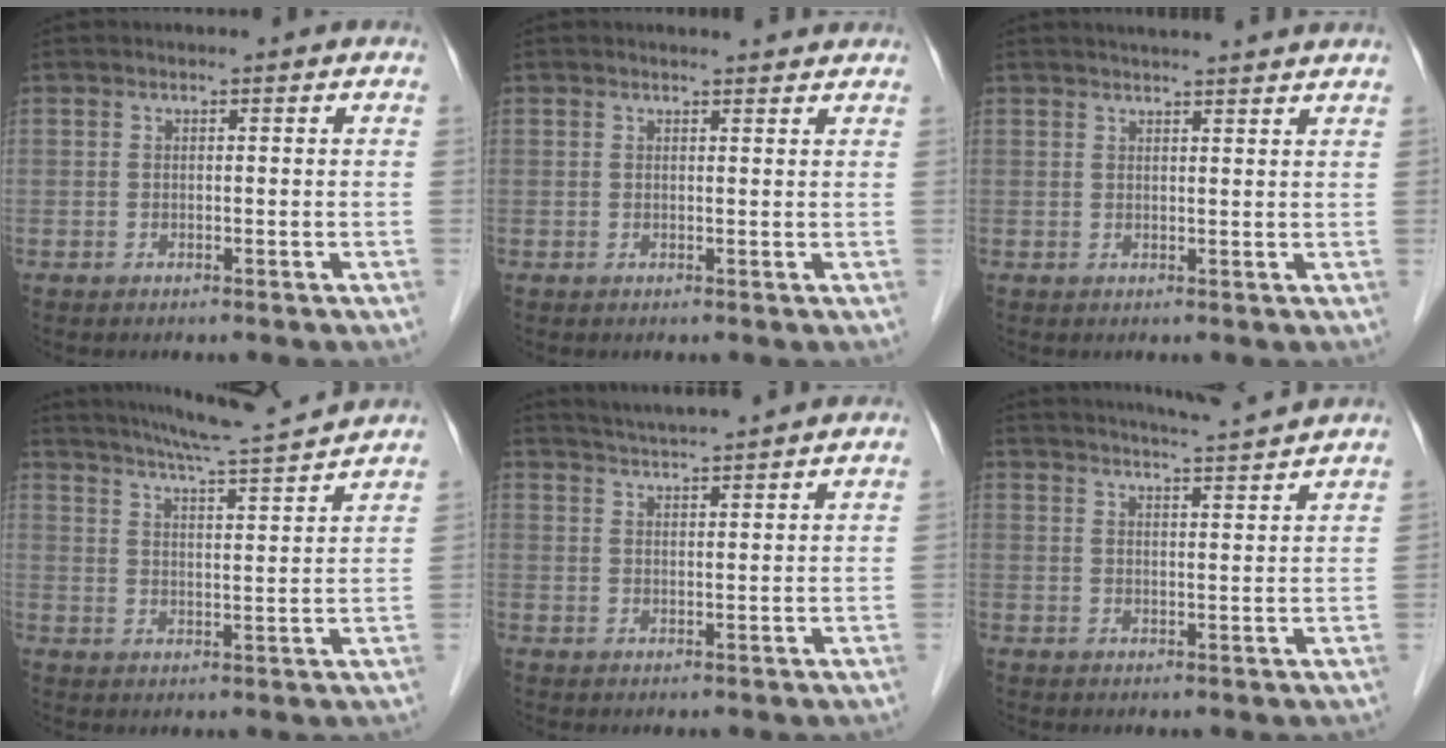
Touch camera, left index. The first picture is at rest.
{"total": 3.3, "force": [3.2, 0.7, 0.7], "torque": [-0.003, 0.005, 0.036]}
{"total": 9.1, "force": [8.4, 0.2, 3.4], "torque": [-0.042, 0.018, 0.100]}
{"total": 13.2, "force": [12.2, -0.8, 4.8], "torque": [-0.086, 0.001, 0.177]}
{"total": 8.6, "force": [8.0, -0.2, 3.0], "torque": [-0.053, 0.024, 0.120]}
{"total": 9.7, "force": [9.1, -0.5, 3.2], "torque": [-0.054, 0.011, 0.127]}